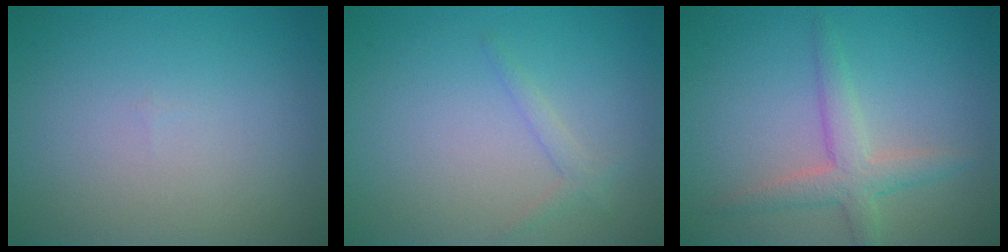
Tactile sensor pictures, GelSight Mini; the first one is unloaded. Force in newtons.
{"total": 1.1, "press": 1.1, "slide": 0.1}
{"total": 3.2, "press": 3.2, "slide": 0.2}